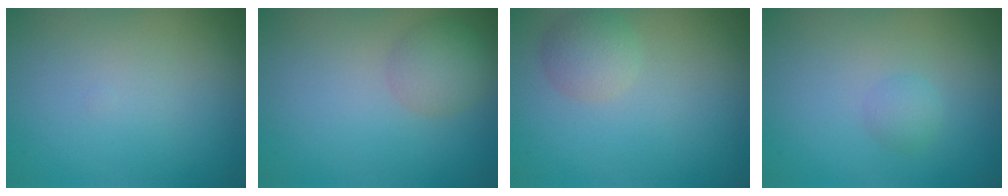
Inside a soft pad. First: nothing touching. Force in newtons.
{"total": 2.8, "press": 2.8, "slide": 0.1}
{"total": 2.3, "press": 2.3, "slide": 0.2}
{"total": 1.1, "press": 1.1, "slide": 0.0}